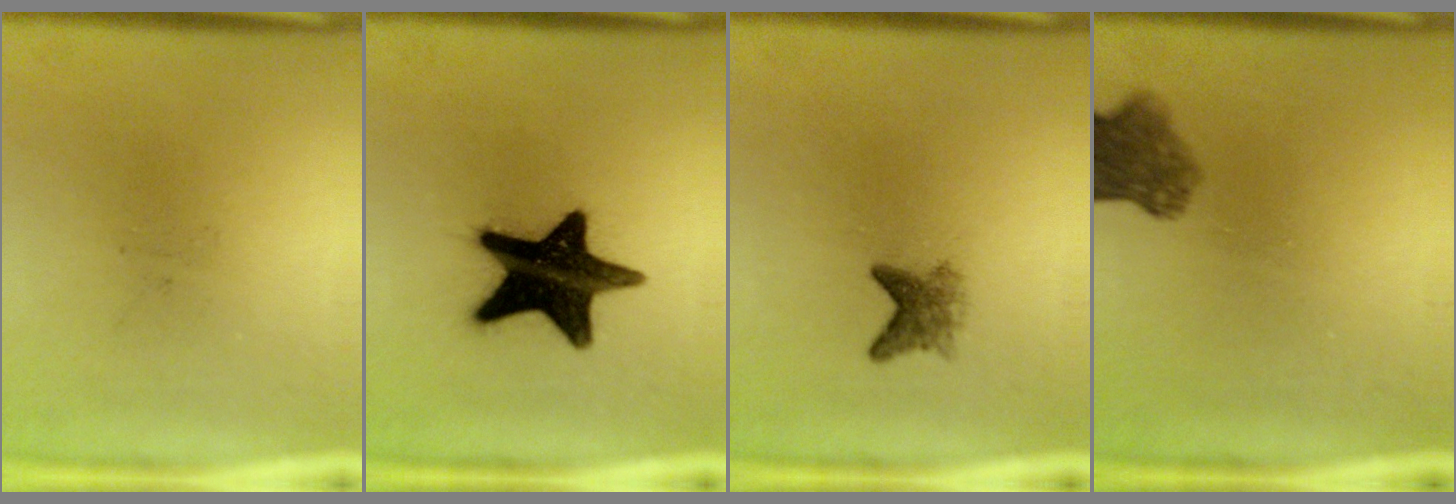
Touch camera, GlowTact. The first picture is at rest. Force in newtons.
{"total": 18.1}
{"total": 2.9}
{"total": 6.2}